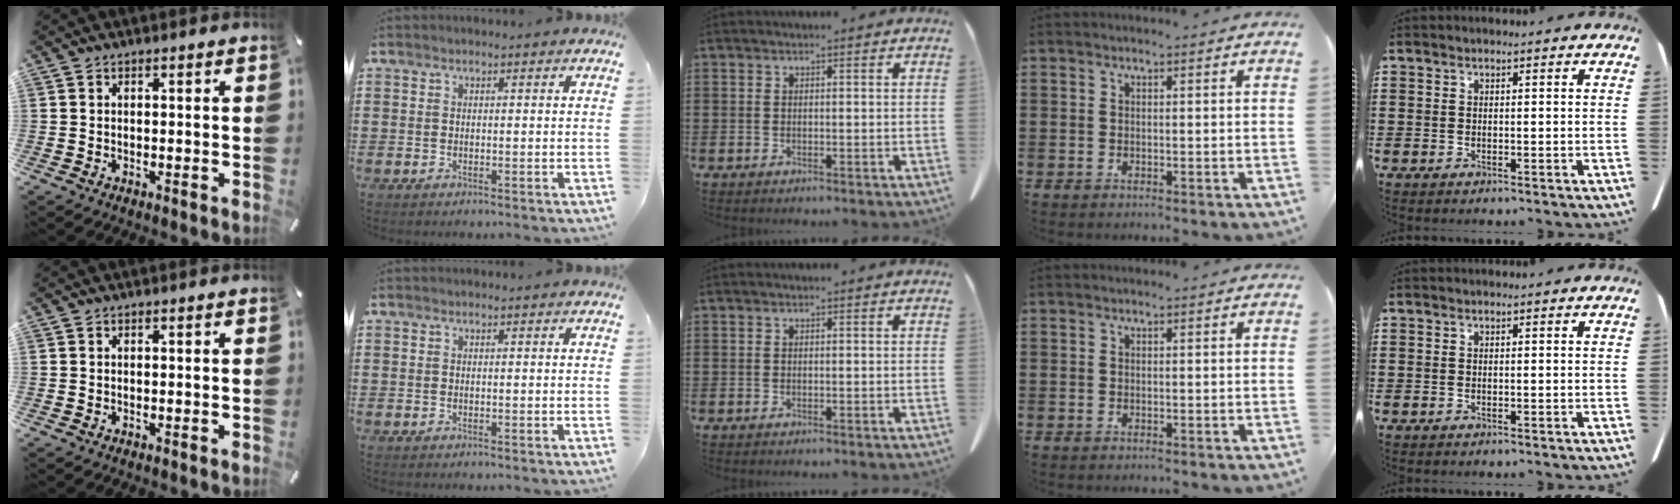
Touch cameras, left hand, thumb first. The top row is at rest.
{}